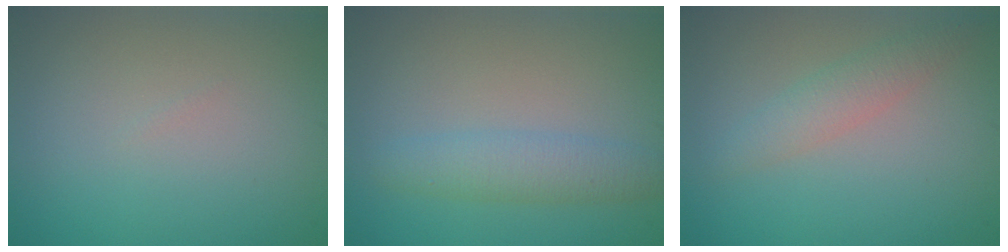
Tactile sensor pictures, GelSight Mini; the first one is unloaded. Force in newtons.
{"total": 2.9, "press": 2.9, "slide": 0.1}
{"total": 2.2, "press": 2.2, "slide": 0.1}